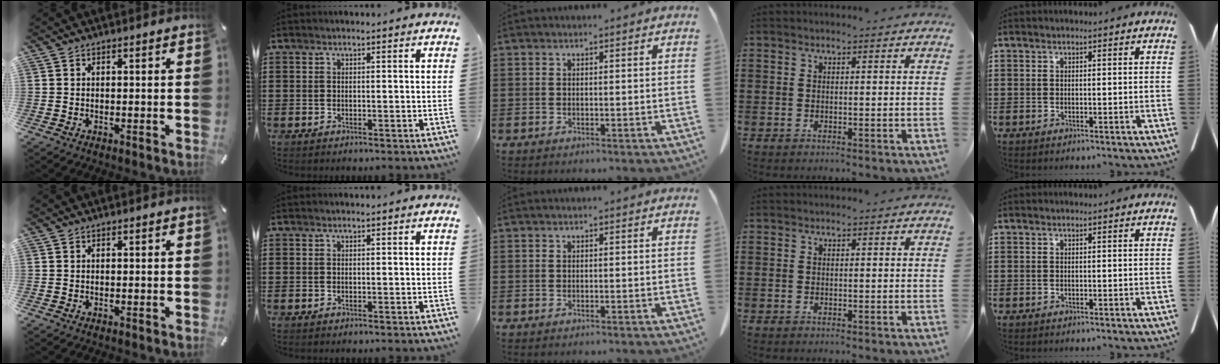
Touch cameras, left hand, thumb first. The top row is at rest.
{}